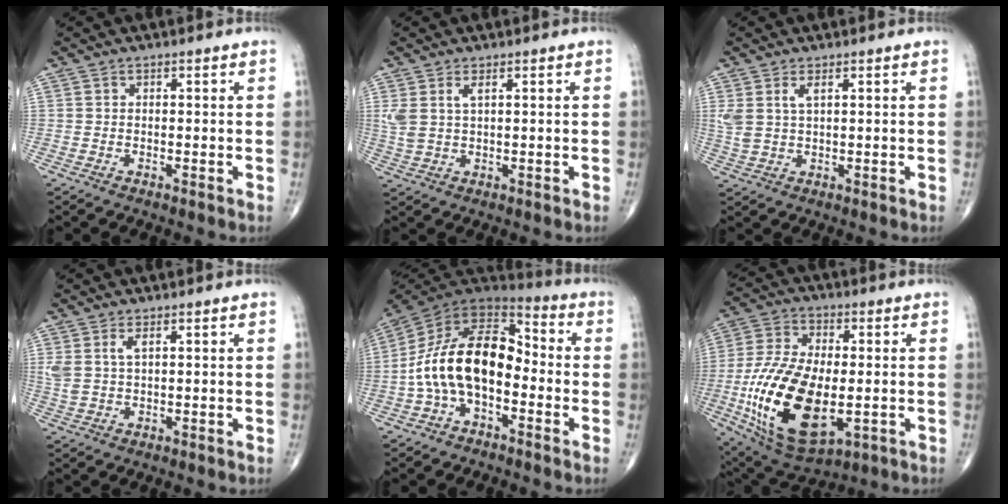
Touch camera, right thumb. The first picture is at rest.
{"total": 3.9, "force": [1.6, 1.6, 3.2], "torque": [-0.081, 0.000, 0.039]}
{"total": 3.9, "force": [1.6, 1.6, 3.2], "torque": [-0.076, -0.001, 0.040]}
{"total": 3.6, "force": [1.5, 1.5, 3.0], "torque": [-0.070, 0.001, 0.036]}
{"total": 17.3, "force": [-3.0, 10.0, 13.8], "torque": [-0.236, 0.057, -0.063]}
{"total": 22.1, "force": [-4.2, 11.1, 18.6], "torque": [-0.369, -0.008, -0.056]}